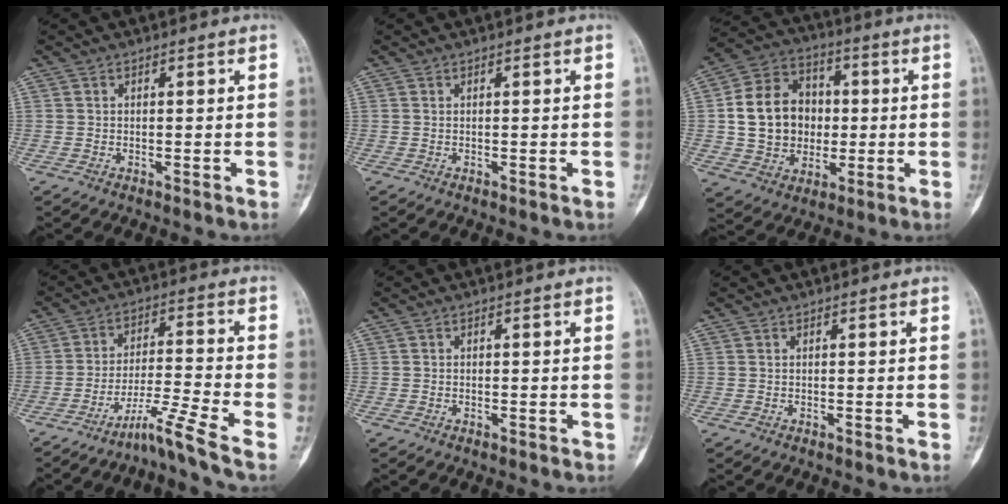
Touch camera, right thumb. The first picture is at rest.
{"total": 0.0}
{"total": 16.1, "force": [0.6, 13.4, 9.0], "torque": [-0.127, 0.025, 0.016]}
{"total": 8.0, "force": [-6.1, -2.1, 4.8], "torque": [-0.106, 0.043, -0.113]}
{"total": 0.0}
{"total": 0.0}